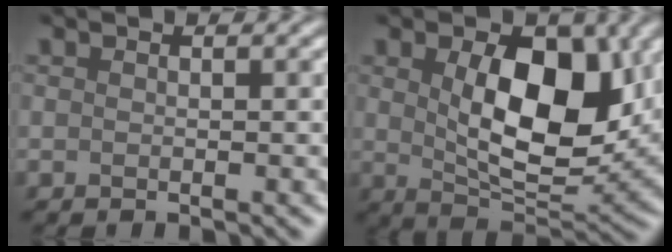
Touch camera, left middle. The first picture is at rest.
{"total": 7.7, "force": [1.5, 3.6, 6.7], "torque": [-0.134, -0.004, 0.050]}